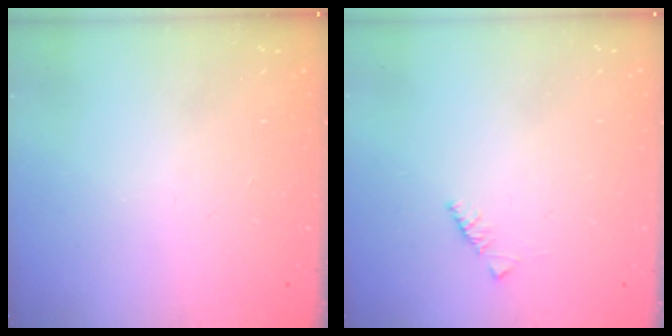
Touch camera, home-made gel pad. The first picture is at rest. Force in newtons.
{"total": 1.8, "press": 1.7, "slide": 0.6}